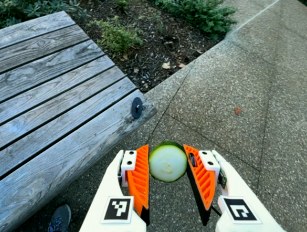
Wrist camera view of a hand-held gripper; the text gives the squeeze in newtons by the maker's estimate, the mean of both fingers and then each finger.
{"total": 7.6, "left": 7.6, "right": 7.6}